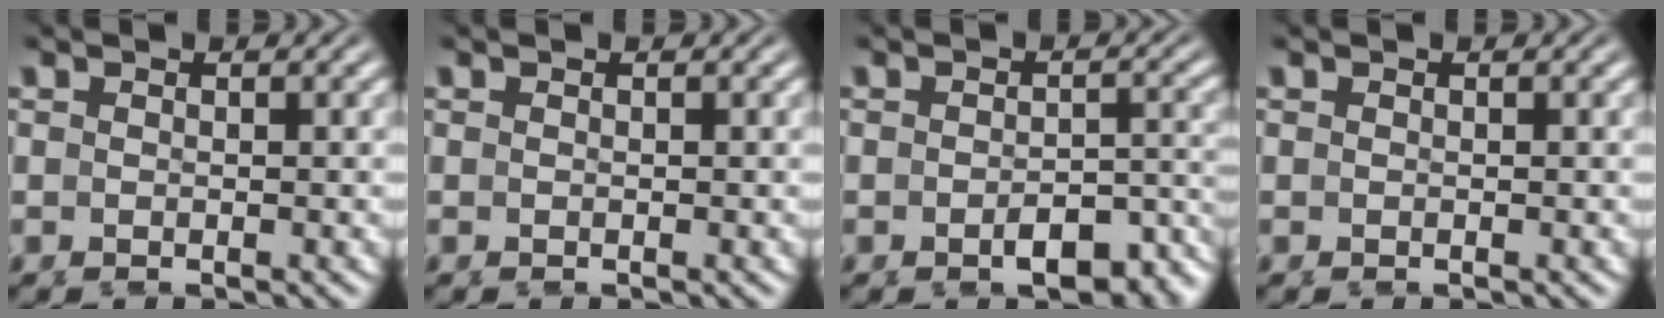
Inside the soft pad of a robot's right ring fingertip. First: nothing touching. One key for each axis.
{"total": 0.0}
{"total": 4.5, "fx": -3.3, "fy": 1.6, "fz": 2.6, "tx": -0.019, "ty": -0.005, "tz": -0.047}
{"total": 1.4, "fx": -0.4, "fy": -1.3, "fz": -0.4, "tx": 0.018, "ty": -0.011, "tz": 0.004}